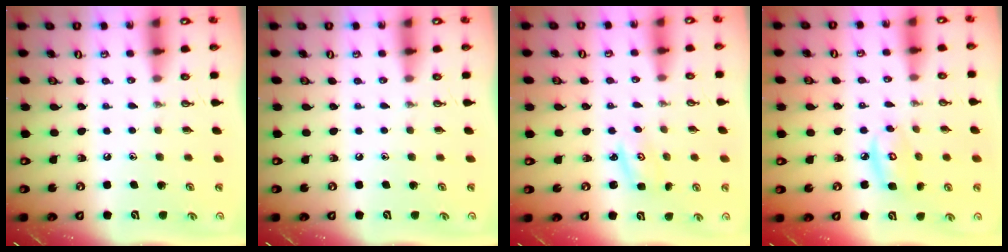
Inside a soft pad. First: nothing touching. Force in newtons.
{"total": 0.0}
{"total": 1.8, "press": 1.8, "slide": 0.1}
{"total": 6.6, "press": 6.6, "slide": 0.3}